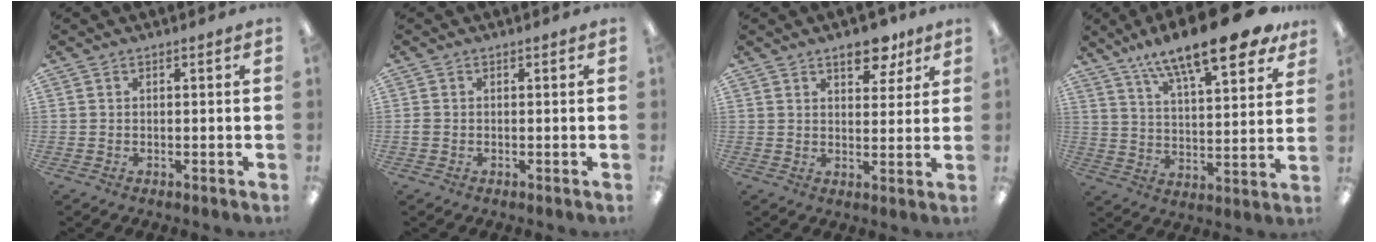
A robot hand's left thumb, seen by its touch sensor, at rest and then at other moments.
{"total": 1.1, "force": [-0.3, 1.0, 0.5], "torque": [-0.008, 0.004, -0.006]}
{"total": 8.5, "force": [5.6, 4.2, 4.8], "torque": [-0.043, -0.028, 0.091]}
{"total": 17.3, "force": [13.0, 4.2, 10.6], "torque": [-0.171, -0.081, 0.214]}